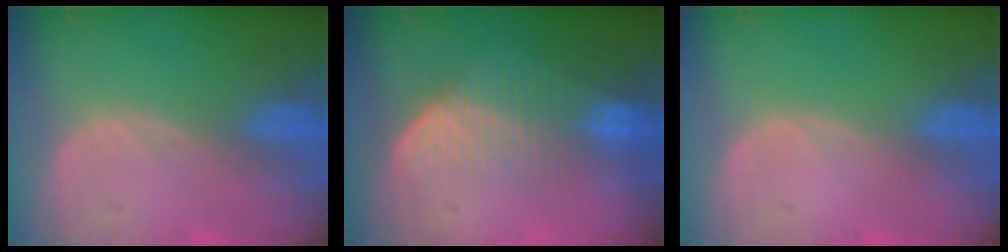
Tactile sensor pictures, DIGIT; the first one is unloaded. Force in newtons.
{"total": 7.1, "press": 5.9, "slide": 3.8}
{"total": 0.0}